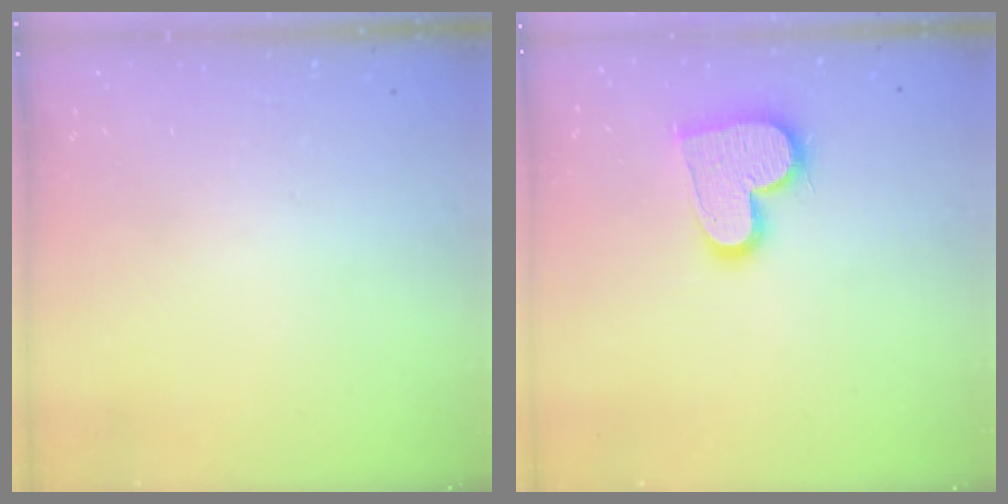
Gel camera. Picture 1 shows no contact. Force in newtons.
{"total": 16.2, "press": 16.2, "slide": 1.3}